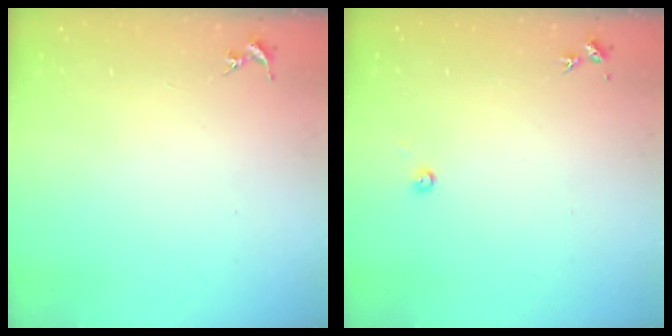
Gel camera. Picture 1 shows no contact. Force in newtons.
{"total": 2.7, "press": 2.7, "slide": 0.2}